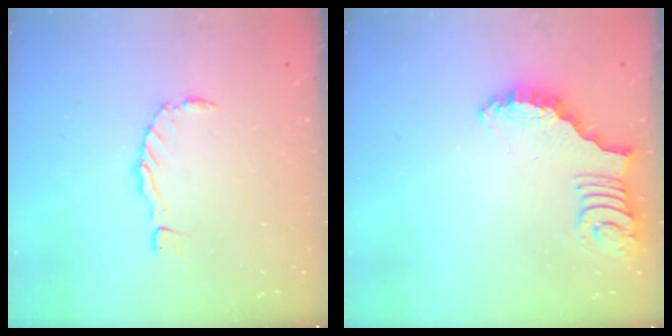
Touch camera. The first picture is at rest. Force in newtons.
{"total": 2.5, "press": 2.5, "slide": 0.5}